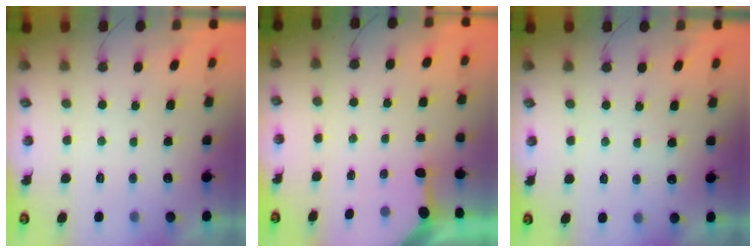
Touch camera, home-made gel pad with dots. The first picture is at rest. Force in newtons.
{"total": 2.8, "press": 2.8, "slide": 0.3}
{"total": 3.0, "press": 3.0, "slide": 0.4}